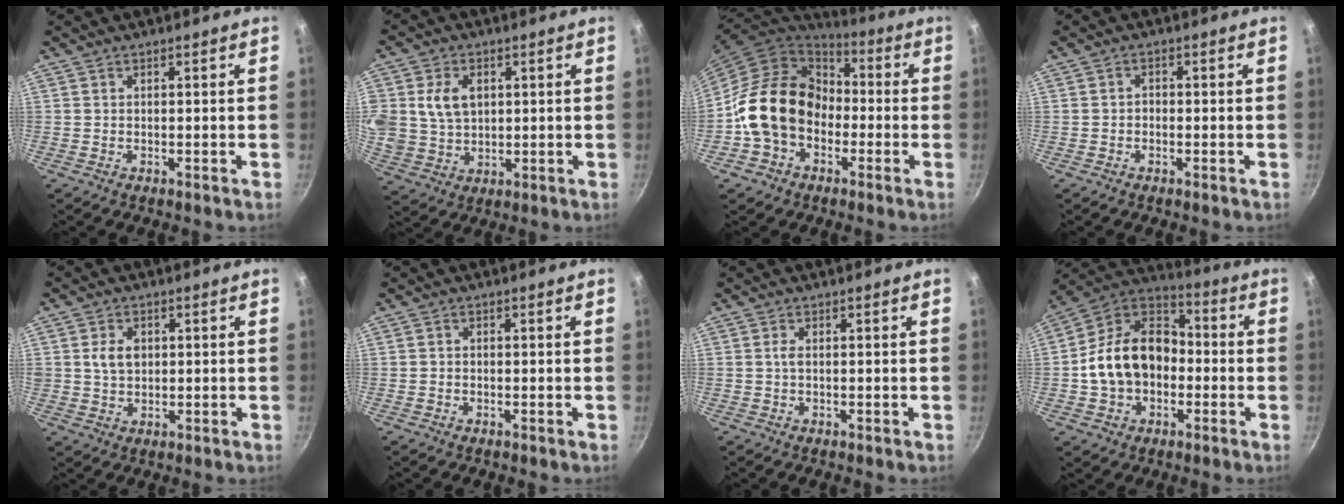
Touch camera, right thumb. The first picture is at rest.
{"total": 9.9, "force": [2.3, 7.6, 6.0], "torque": [-0.101, -0.004, 0.047]}
{"total": 17.0, "force": [-2.7, 13.5, 10.0], "torque": [-0.140, 0.050, -0.055]}
{"total": 1.3, "force": [-0.6, 1.0, 0.7], "torque": [-0.008, 0.008, -0.012]}
{"total": 4.7, "force": [0.8, 3.6, 2.9], "torque": [-0.038, 0.003, 0.016]}
{"total": 0.6, "force": [-0.3, 0.5, 0.3], "torque": [-0.007, 0.003, -0.005]}
{"total": 1.1, "force": [0.0, 0.4, 1.0], "torque": [-0.021, 0.002, -0.001]}
{"total": 17.4, "force": [-2.1, 12.9, 11.5], "torque": [-0.173, 0.051, -0.051]}